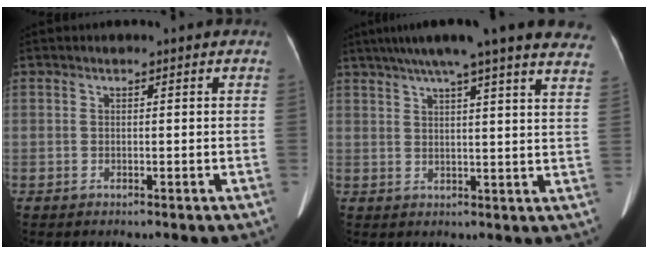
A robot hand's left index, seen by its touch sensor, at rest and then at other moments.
{"total": 24.4, "force": [20.9, 0.9, 12.7], "torque": [-0.188, -0.001, 0.250]}